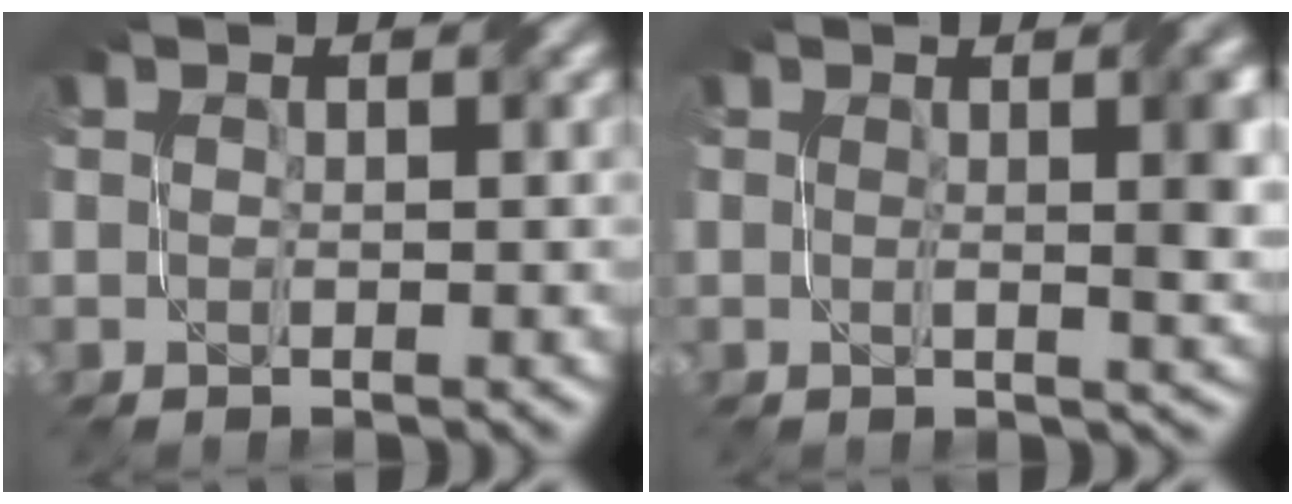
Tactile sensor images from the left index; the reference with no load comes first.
{"total": 4.6, "force": [0.8, 1.2, 4.3], "torque": [-0.045, 0.007, 0.011]}